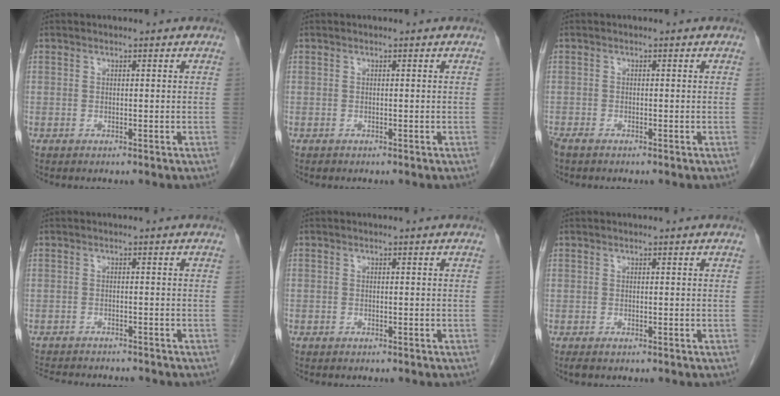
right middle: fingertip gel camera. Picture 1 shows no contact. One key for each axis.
{"total": 0.0}
{"total": 1.9, "fx": -1.5, "fy": 0.7, "fz": 1.0, "tx": -0.023, "ty": -0.005, "tz": -0.025}
{"total": 10.2, "fx": -9.4, "fy": 2.2, "fz": 3.4, "tx": -0.065, "ty": -0.005, "tz": -0.128}
{"total": 0.6, "fx": -0.5, "fy": 0.3, "fz": 0.1, "tx": -0.009, "ty": 0.001, "tz": -0.009}
{"total": 0.8, "fx": -0.6, "fy": 0.2, "fz": 0.5, "tx": -0.012, "ty": -0.002, "tz": -0.009}